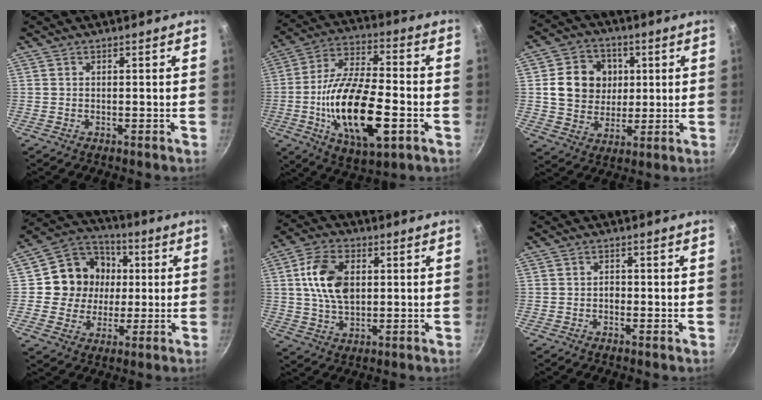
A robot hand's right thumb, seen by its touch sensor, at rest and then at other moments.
{"total": 21.3, "force": [-5.2, 9.0, 18.6], "torque": [-0.333, 0.021, -0.094]}
{"total": 12.8, "force": [2.2, 11.1, 5.9], "torque": [-0.069, 0.004, 0.038]}
{"total": 13.8, "force": [1.5, 12.7, 5.3], "torque": [-0.059, 0.018, 0.014]}
{"total": 11.8, "force": [1.9, 7.5, 8.9], "torque": [-0.147, 0.004, 0.030]}
{"total": 1.5, "force": [-0.4, 1.1, 1.0], "torque": [-0.015, 0.003, -0.010]}